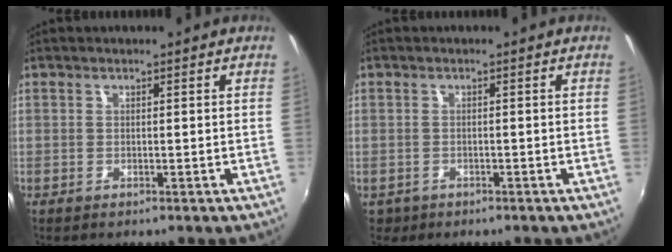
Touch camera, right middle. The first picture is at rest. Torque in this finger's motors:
{"motor_torque": [-0.41, -0.05, -0.07, -0.02]}